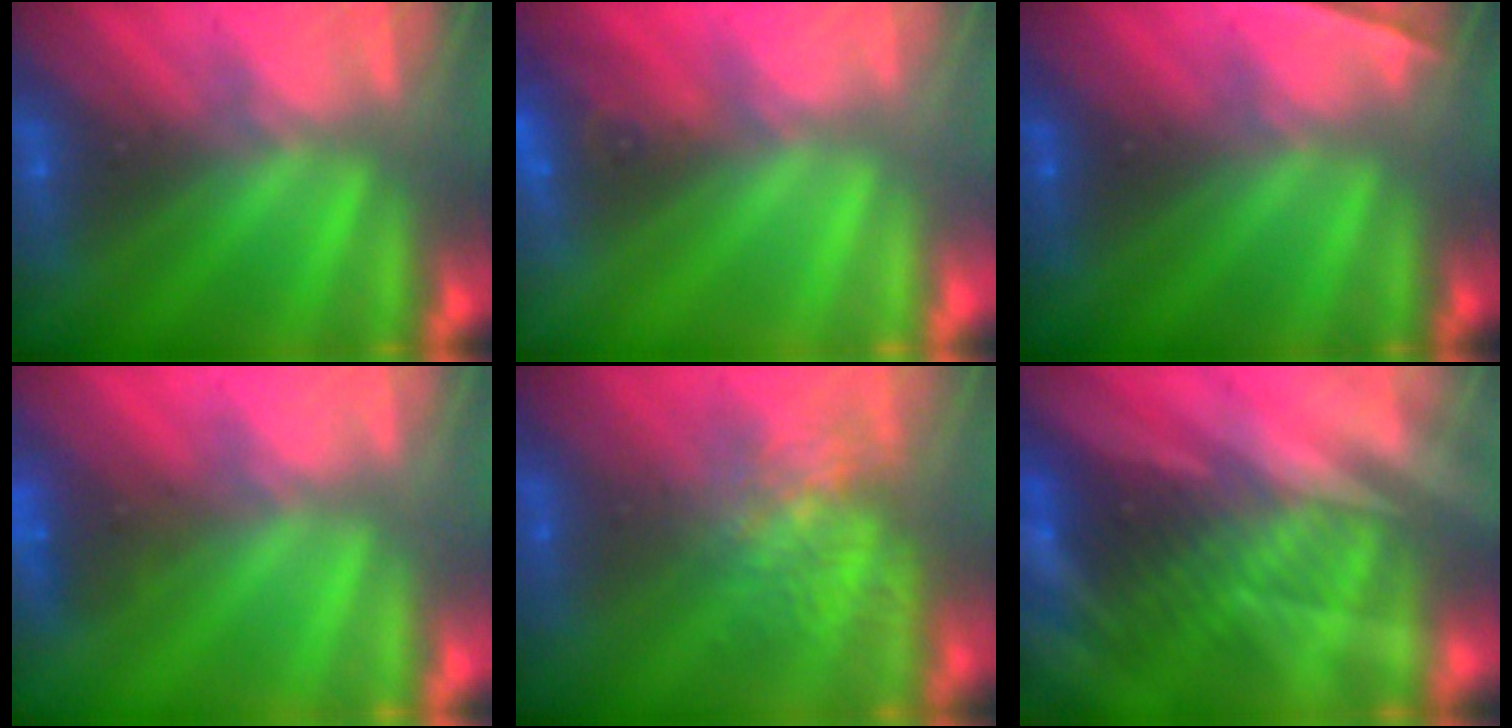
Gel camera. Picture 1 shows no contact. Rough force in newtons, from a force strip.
{"total": 2.6}
{"total": 2.2}
{"total": 4.7}
{"total": 7.6}
{"total": 3.1}